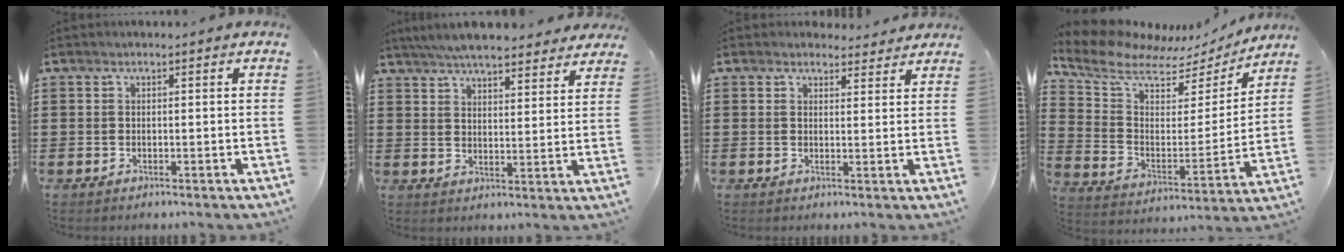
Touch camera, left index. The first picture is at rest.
{"total": 6.3, "force": [5.9, 0.5, 2.0], "torque": [-0.060, -0.017, 0.109]}
{"total": 3.0, "force": [2.7, 1.2, 0.3], "torque": [-0.005, -0.006, 0.050]}
{"total": 7.9, "force": [6.7, 3.2, 2.6], "torque": [-0.091, -0.043, 0.116]}